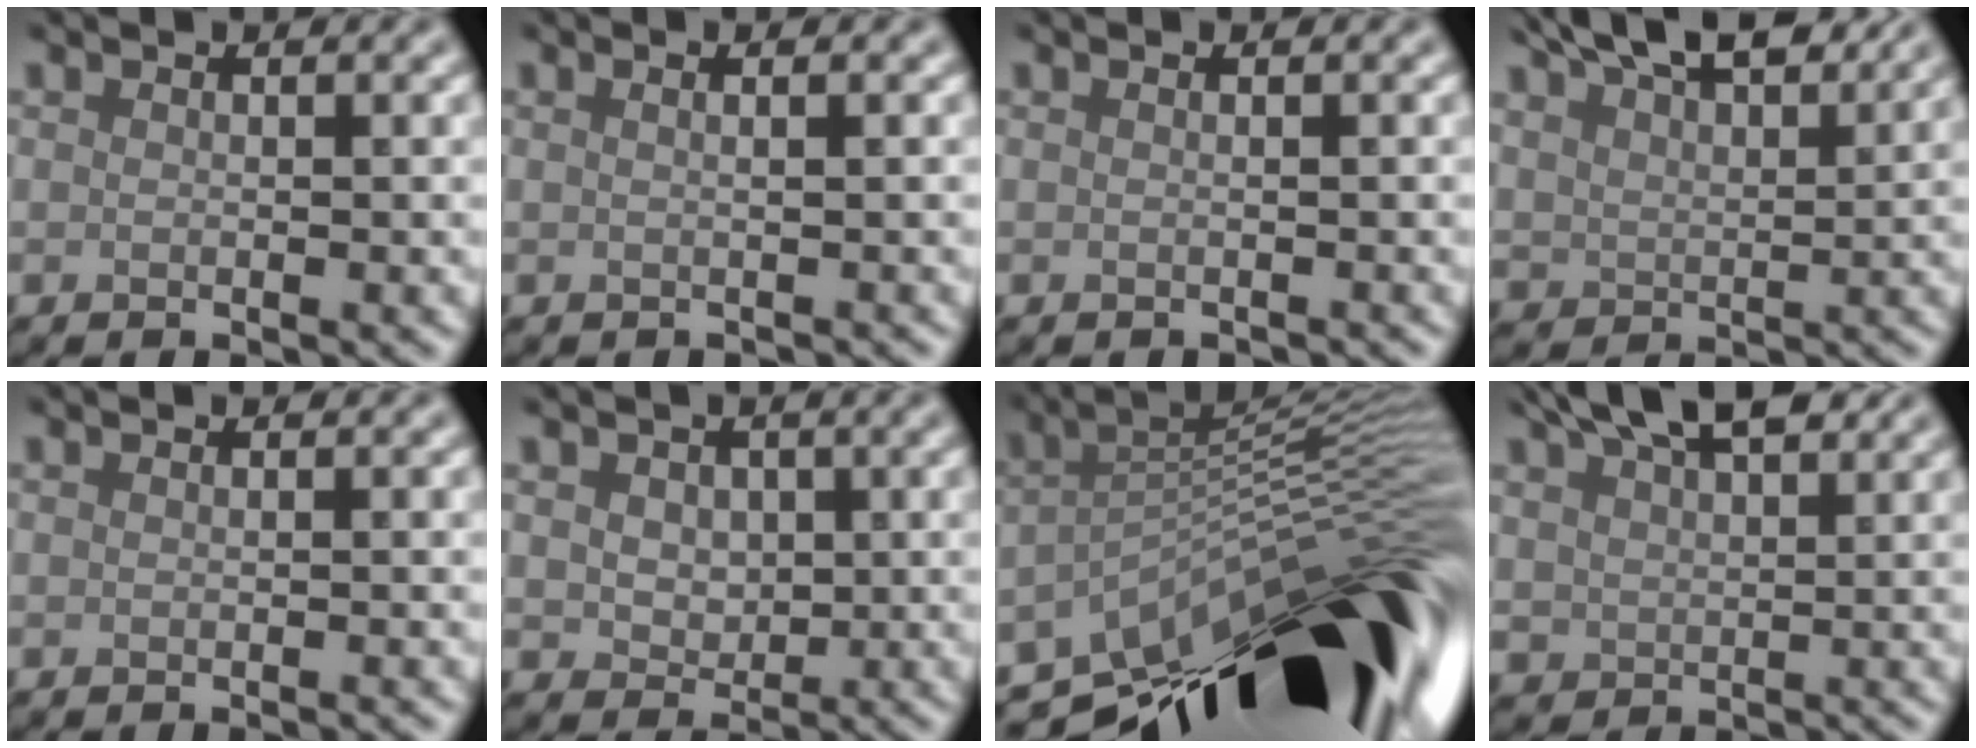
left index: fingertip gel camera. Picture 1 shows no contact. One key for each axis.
{"total": 1.5, "fx": 0.3, "fy": 0.6, "fz": 1.3, "tx": -0.009, "ty": 0.005, "tz": -0.008}
{"total": 0.7, "fx": -0.4, "fy": 0.3, "fz": 0.6, "tx": -0.001, "ty": 0.000, "tz": -0.013}
{"total": 8.4, "fx": 6.4, "fy": 3.2, "fz": 4.3, "tx": -0.088, "ty": 0.016, "tz": 0.096}
{"total": 0.8, "fx": -0.3, "fy": 0.2, "fz": 0.7, "tx": -0.002, "ty": 0.001, "tz": -0.008}
{"total": 2.8, "fx": 0.6, "fy": 2.3, "fz": 1.6, "tx": -0.034, "ty": 0.003, "tz": 0.005}
{"total": 16.1, "fx": -7.6, "fy": 5.8, "fz": 13.0, "tx": -0.193, "ty": 0.000, "tz": -0.129}
{"total": 6.6, "fx": 4.5, "fy": 3.2, "fz": 3.6, "tx": -0.071, "ty": 0.014, "tz": 0.079}